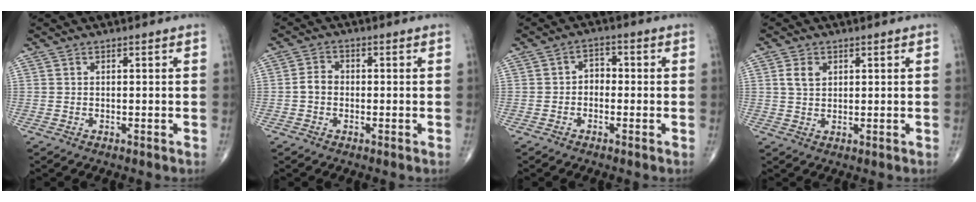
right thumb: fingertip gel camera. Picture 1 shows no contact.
{"total": 3.0, "force": [-0.6, 2.4, 1.7], "torque": [-0.024, 0.012, -0.018]}
{"total": 3.0, "force": [-0.7, 2.3, 1.8], "torque": [-0.009, 0.018, -0.025]}
{"total": 3.4, "force": [1.2, 2.4, 2.1], "torque": [-0.033, -0.001, 0.025]}